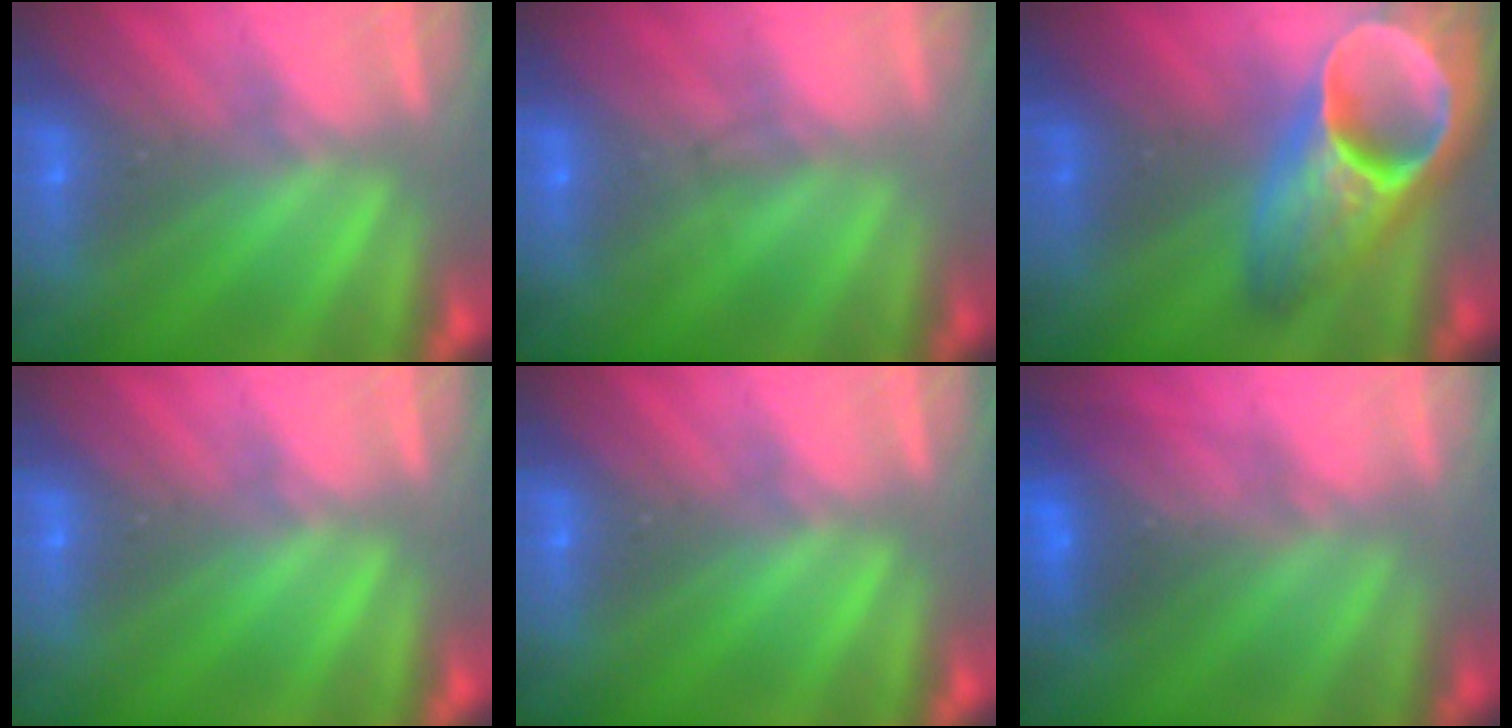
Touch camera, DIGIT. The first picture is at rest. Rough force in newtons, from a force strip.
{"total": 1.6}
{"total": 8.0}
{"total": 0.0}
{"total": 0.0}
{"total": 2.2}